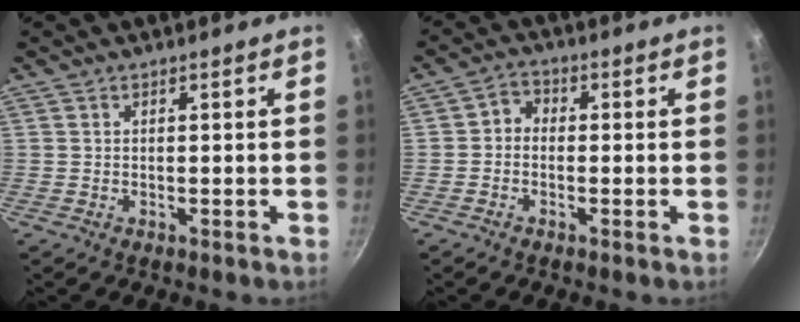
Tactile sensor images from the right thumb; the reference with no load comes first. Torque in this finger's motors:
{"motor_torque": [-0.83, -0.05, 0.08, -0.02, -0.01]}